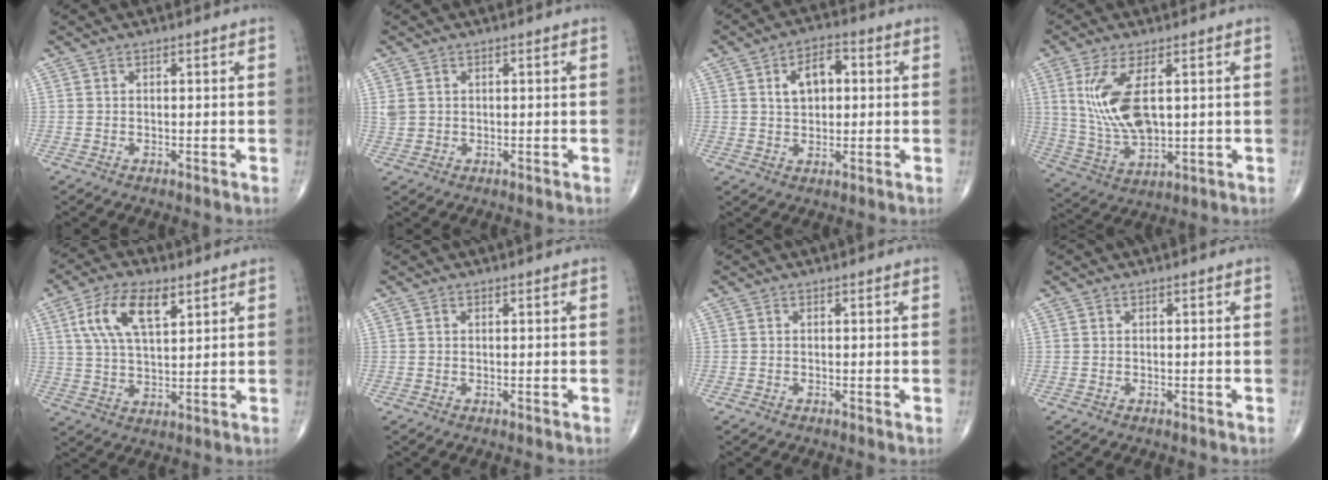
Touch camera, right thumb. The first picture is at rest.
{"total": 2.1, "force": [0.6, 1.7, 1.0], "torque": [-0.020, -0.001, 0.018]}
{"total": 7.3, "force": [1.6, 4.5, 5.5], "torque": [-0.076, 0.010, 0.022]}
{"total": 12.1, "force": [2.9, 5.3, 10.5], "torque": [-0.219, -0.016, 0.070]}
{"total": 11.2, "force": [5.0, 5.1, 8.7], "torque": [-0.162, -0.008, 0.096]}
{"total": 0.0}
{"total": 0.0}
{"total": 0.0}